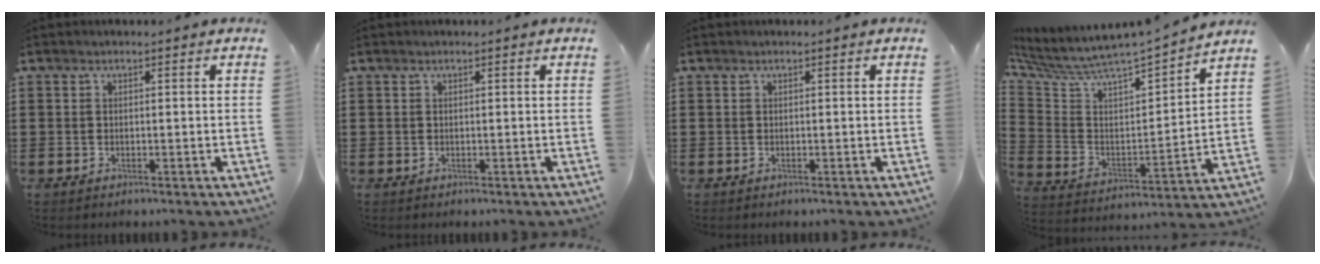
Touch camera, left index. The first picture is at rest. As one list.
[{"total": 0.0}, {"total": 0.0}, {"total": 4.7, "force": [4.4, 0.7, 1.5], "torque": [-0.059, -0.054, 0.066]}]